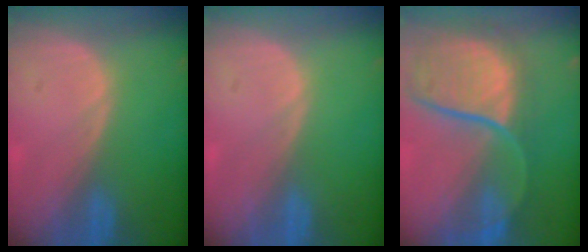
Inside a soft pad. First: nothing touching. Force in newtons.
{"total": 0.0}
{"total": 12.1, "press": 9.8, "slide": 7.1}